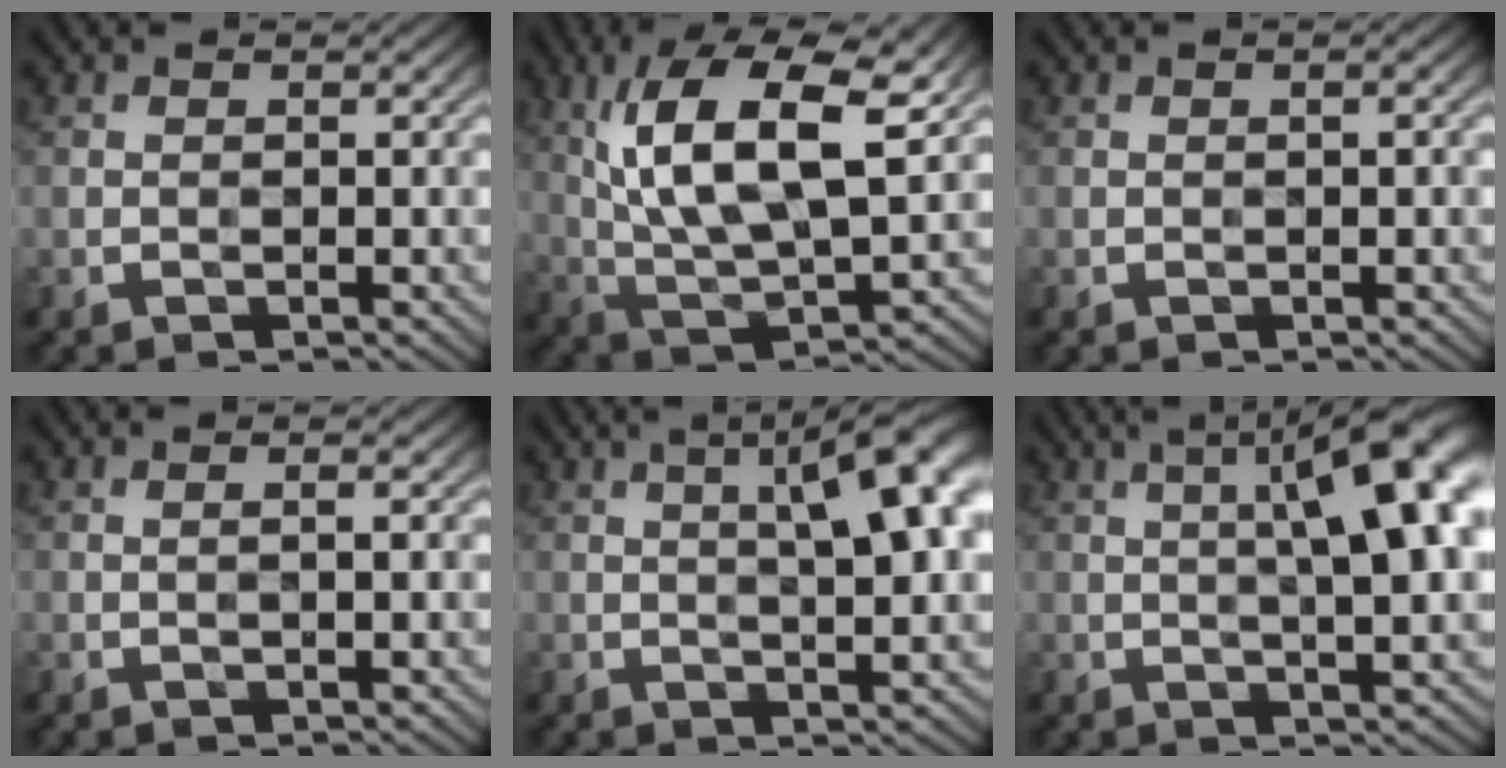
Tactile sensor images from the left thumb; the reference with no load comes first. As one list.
[{"total": 14.3, "force": [5.3, 5.4, 12.1], "torque": [-0.249, 0.015, 0.102]}, {"total": 1.4, "force": [-0.2, 0.0, 1.4], "torque": [-0.021, 0.004, -0.001]}, {"total": 1.0, "force": [-0.1, -0.3, 0.9], "torque": [-0.014, 0.004, -0.001]}, {"total": 11.5, "force": [3.4, 3.5, 10.3], "torque": [-0.121, 0.032, 0.039]}, {"total": 14.8, "force": [3.6, 4.5, 13.6], "torque": [-0.171, 0.046, 0.047]}]